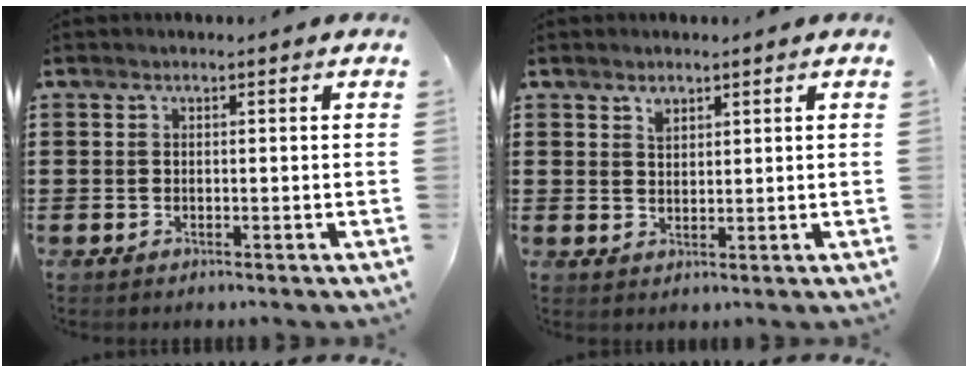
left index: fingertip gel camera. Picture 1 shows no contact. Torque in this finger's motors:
{"motor_torque": [-1.20, 0.93, -0.74, -0.21]}